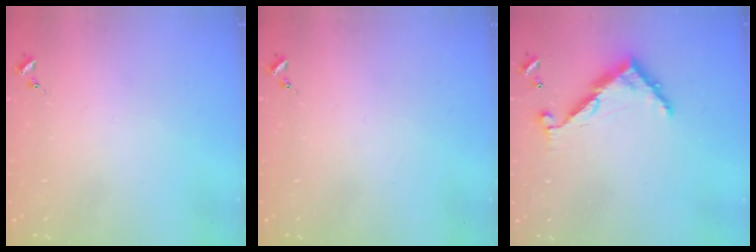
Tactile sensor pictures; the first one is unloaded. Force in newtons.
{"total": 0.0}
{"total": 9.0, "press": 9.0, "slide": 0.7}